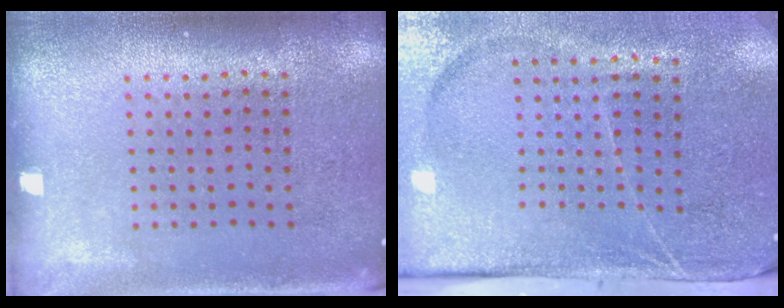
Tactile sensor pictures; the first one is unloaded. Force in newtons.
{"total": 4.3, "press": 3.5, "slide": 2.5}